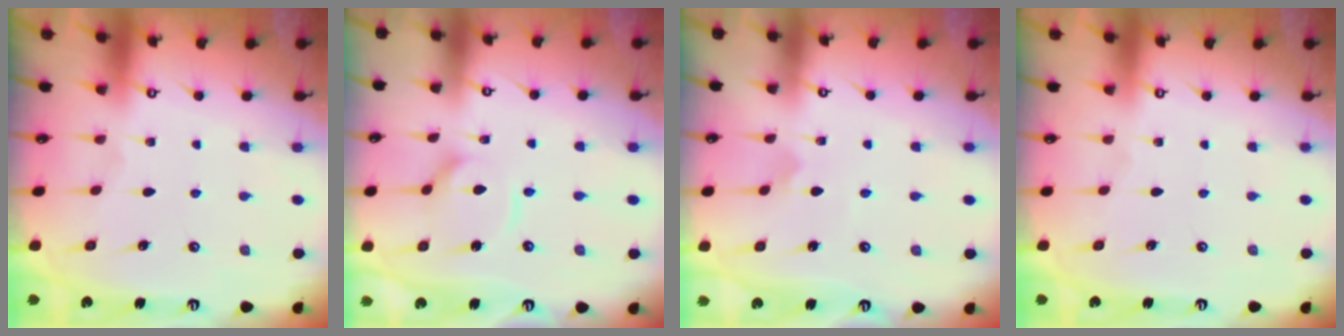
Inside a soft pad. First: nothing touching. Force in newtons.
{"total": 8.3, "press": 8.3, "slide": 0.7}
{"total": 2.5, "press": 2.5, "slide": 0.1}
{"total": 0.0}